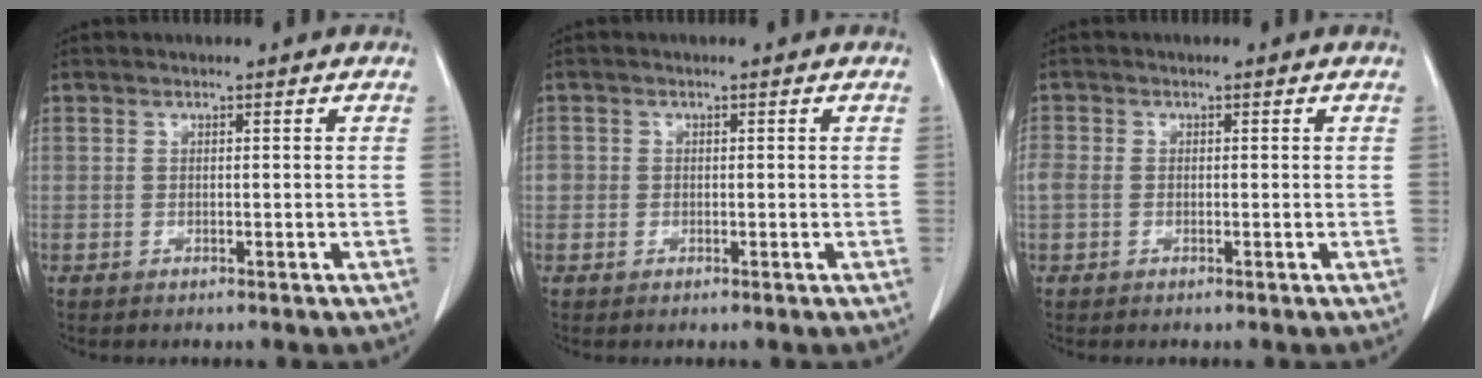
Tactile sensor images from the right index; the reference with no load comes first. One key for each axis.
{"total": 1.5, "fx": 0.0, "fy": 1.5, "fz": 0.3, "tx": 0.002, "ty": 0.006, "tz": -0.001}
{"total": 2.1, "fx": -0.1, "fy": 1.6, "fz": 1.3, "tx": -0.045, "ty": 0.014, "tz": -0.001}